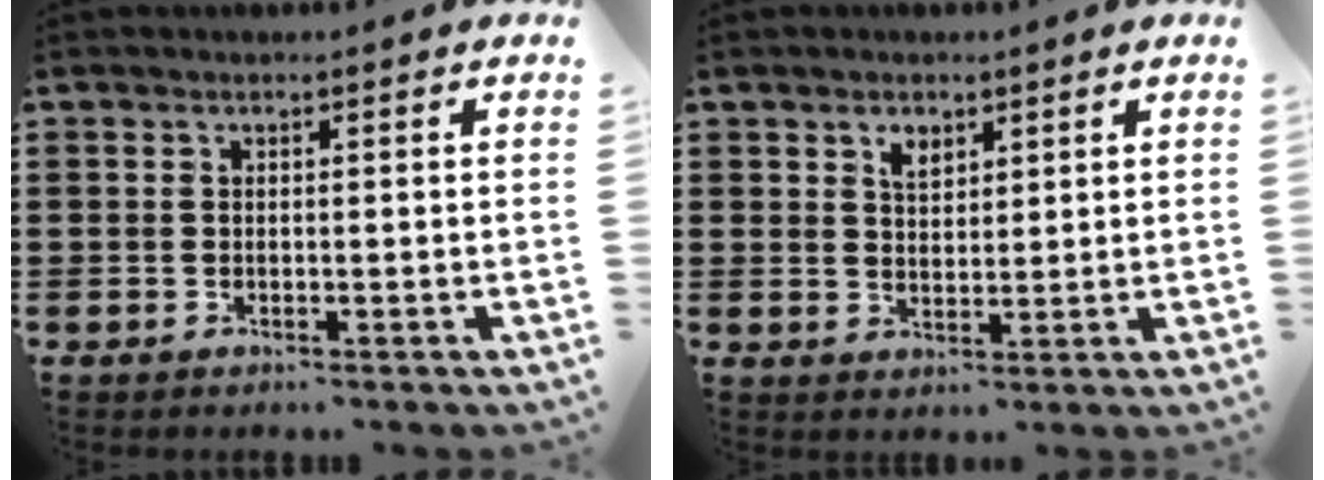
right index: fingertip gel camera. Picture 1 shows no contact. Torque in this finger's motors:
{"motor_torque": [0.06, -0.05, 0.07, 0.04]}